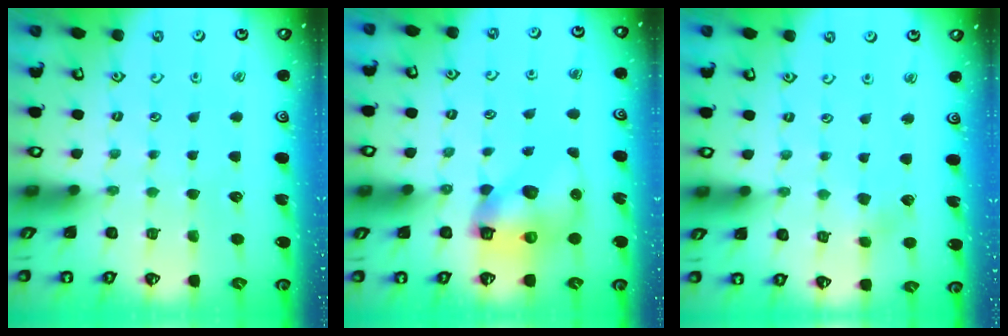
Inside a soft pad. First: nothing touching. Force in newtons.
{"total": 10.8, "press": 10.7, "slide": 1.5}
{"total": 2.9, "press": 2.9, "slide": 0.4}